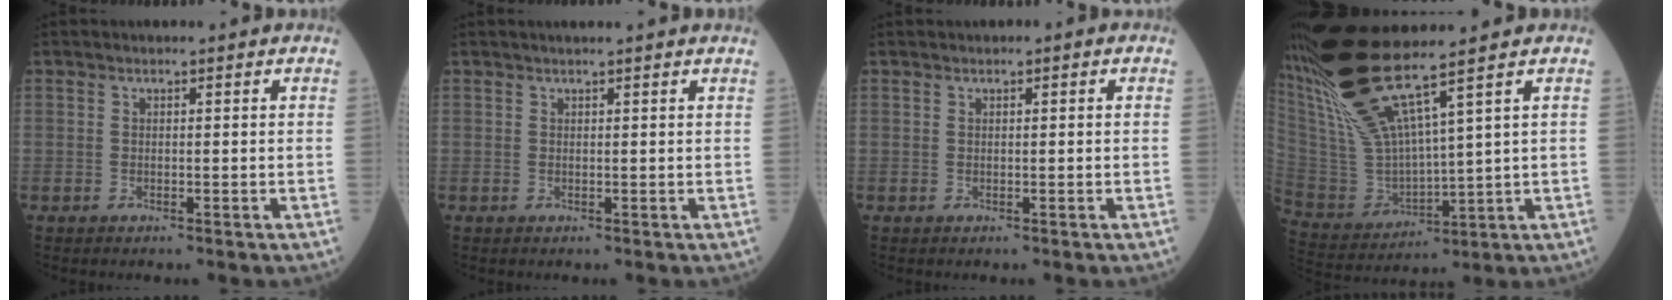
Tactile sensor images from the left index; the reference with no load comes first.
{"total": 4.4, "force": [3.9, -0.4, 2.0], "torque": [-0.023, 0.024, 0.045]}
{"total": 0.6, "force": [0.3, 0.1, 0.6], "torque": [-0.012, 0.005, 0.006]}
{"total": 13.7, "force": [10.2, -0.6, 9.1], "torque": [-0.205, -0.013, 0.216]}